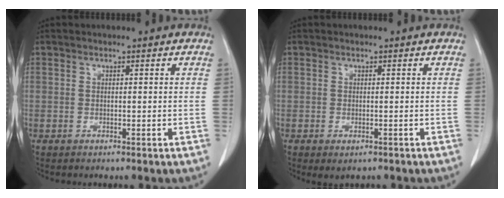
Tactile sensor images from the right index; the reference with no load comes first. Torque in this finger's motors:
{"motor_torque": [0.24, -0.19, 0.08, 0.03]}